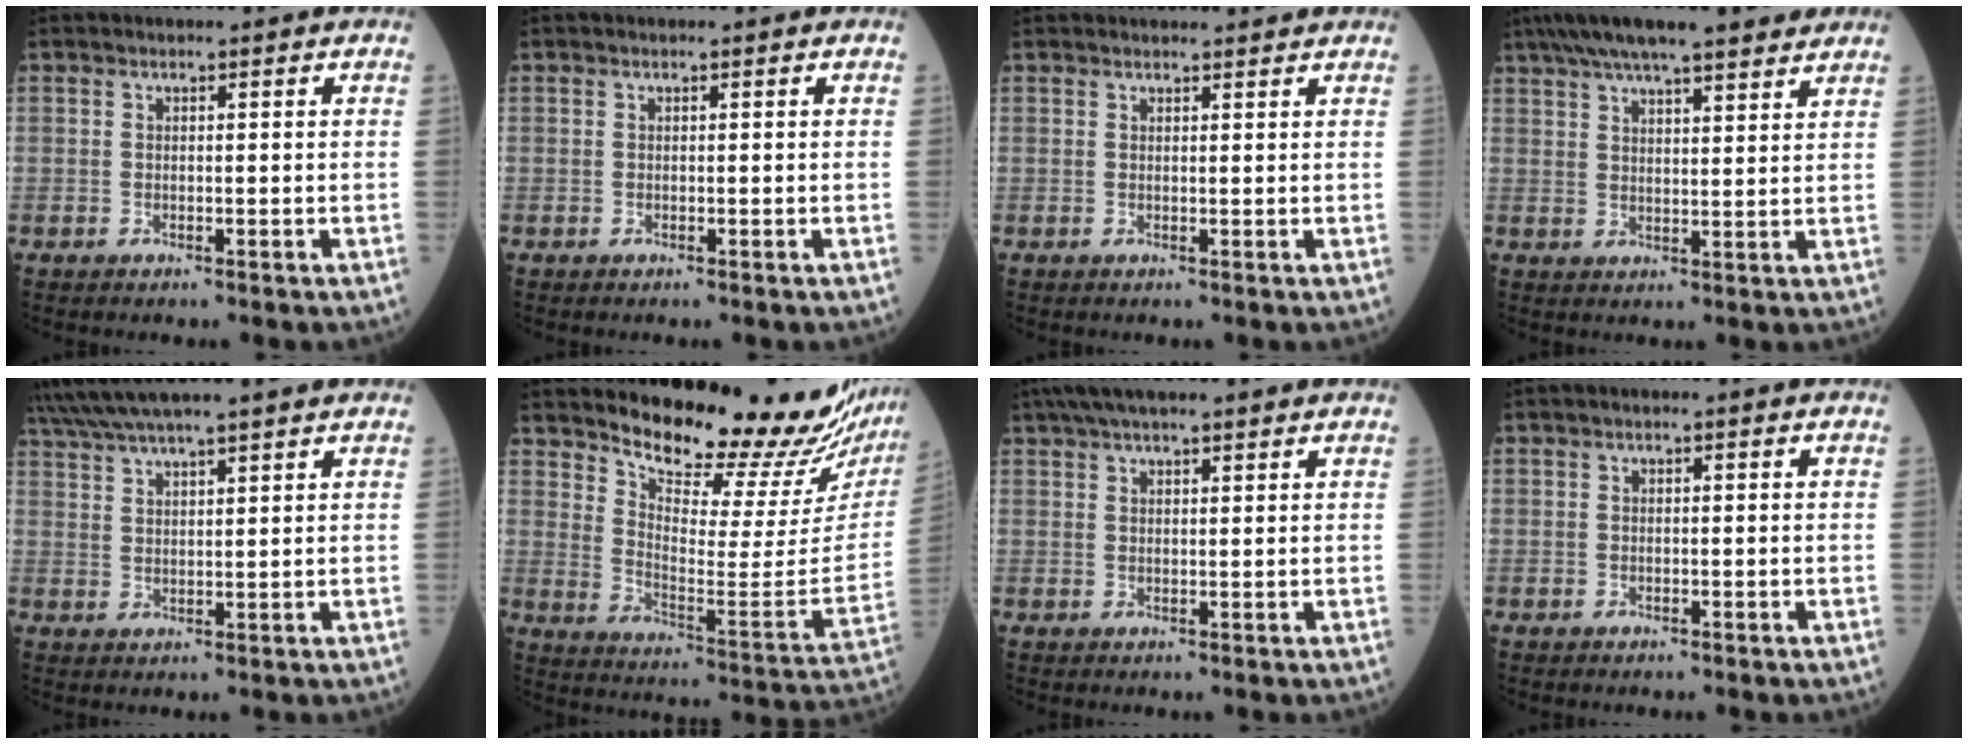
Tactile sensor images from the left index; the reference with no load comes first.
{"total": 0.0}
{"total": 3.9, "force": [3.8, 0.4, 0.8], "torque": [-0.013, 0.019, 0.045]}
{"total": 12.5, "force": [9.8, 1.9, 7.5], "torque": [-0.127, 0.047, 0.146]}
{"total": 13.1, "force": [11.5, 0.5, 6.2], "torque": [-0.122, 0.043, 0.182]}
{"total": 23.4, "force": [21.9, 2.8, 7.9], "torque": [-0.127, -0.114, 0.287]}
{"total": 9.2, "force": [7.3, 1.3, 5.4], "torque": [-0.089, 0.044, 0.110]}
{"total": 0.8, "force": [0.4, 0.1, 0.7], "torque": [-0.016, 0.008, 0.003]}